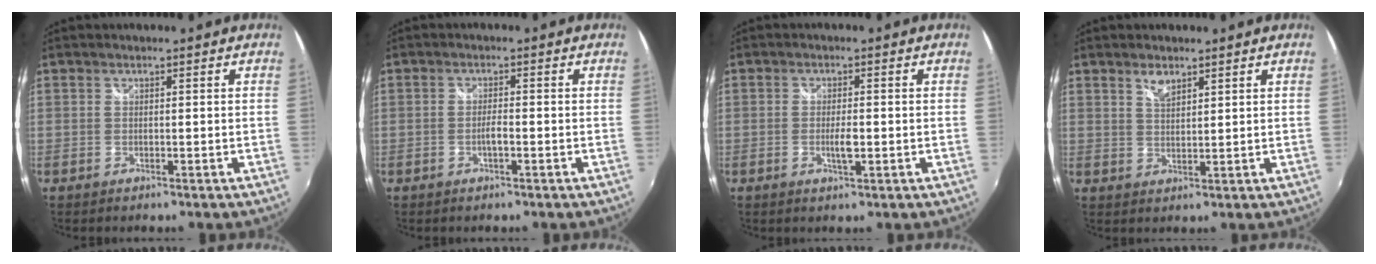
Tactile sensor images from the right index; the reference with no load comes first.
{"total": 1.9, "force": [-0.9, 0.2, 1.7], "torque": [-0.036, 0.002, -0.018]}
{"total": 3.2, "force": [-0.8, 1.0, 2.9], "torque": [-0.054, -0.004, -0.014]}
{"total": 2.9, "force": [2.1, 1.2, 1.6], "torque": [-0.025, -0.001, 0.037]}